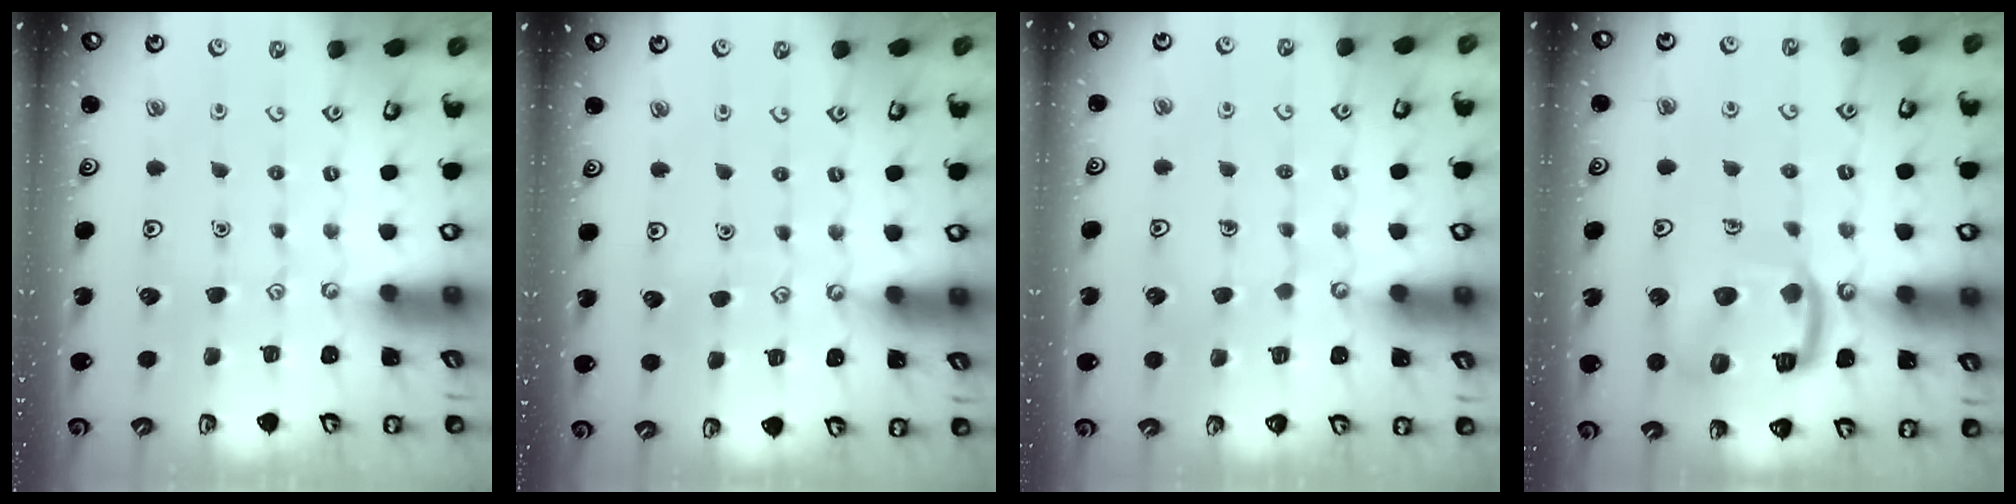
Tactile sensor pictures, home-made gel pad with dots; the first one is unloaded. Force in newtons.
{"total": 3.4, "press": 3.4, "slide": 0.3}
{"total": 3.5, "press": 3.5, "slide": 0.3}
{"total": 15.1, "press": 15.0, "slide": 1.2}